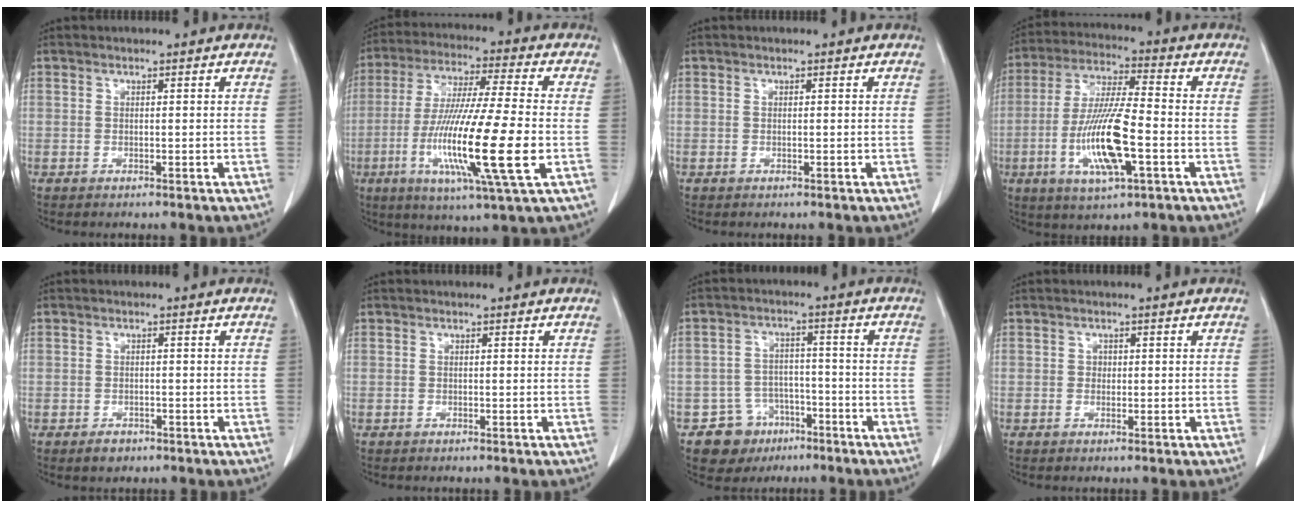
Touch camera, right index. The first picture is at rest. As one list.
[{"total": 18.5, "force": [-4.3, 0.3, 18.0], "torque": [-0.348, -0.027, -0.079]}, {"total": 0.0}, {"total": 13.4, "force": [-3.7, 2.1, 12.7], "torque": [-0.256, -0.010, -0.064]}, {"total": 2.0, "force": [-1.2, 1.5, 0.6], "torque": [-0.008, 0.003, -0.013]}, {"total": 0.0}, {"total": 7.2, "force": [-4.0, 6.0, 0.6], "torque": [-0.003, 0.015, -0.054]}, {"total": 0.8, "force": [0.0, 0.8, 0.3], "torque": [0.000, 0.003, 0.001]}]